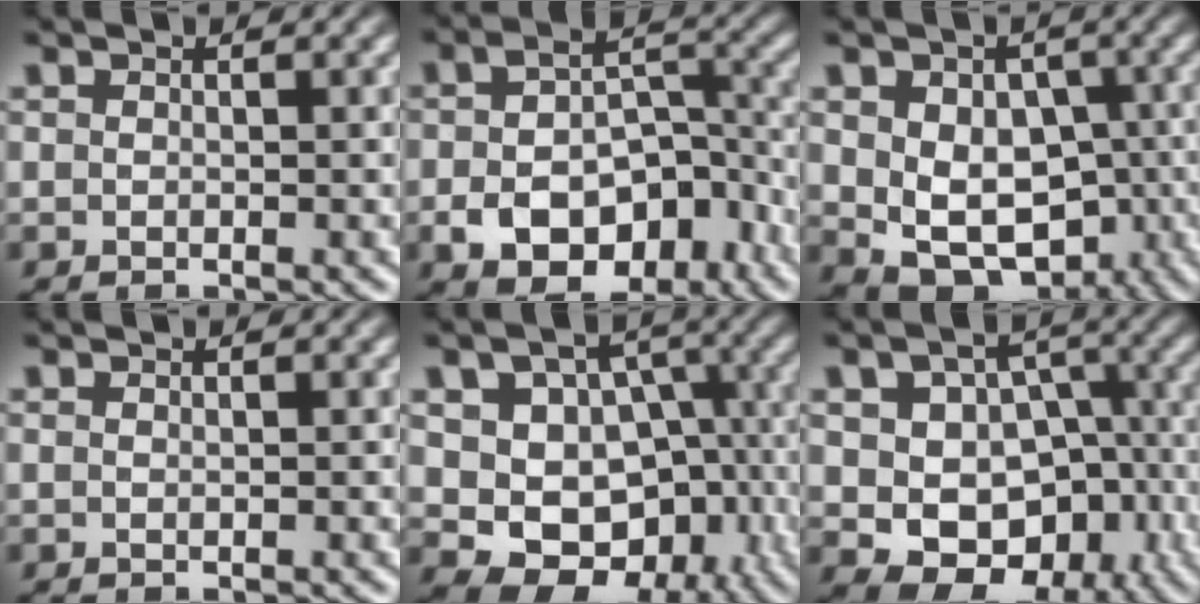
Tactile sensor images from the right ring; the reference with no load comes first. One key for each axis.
{"total": 9.6, "fx": -3.8, "fy": 6.6, "fz": 5.9, "tx": -0.080, "ty": -0.025, "tz": -0.052}
{"total": 9.8, "fx": -4.3, "fy": 7.2, "fz": 5.0, "tx": -0.087, "ty": -0.059, "tz": -0.045}
{"total": 0.0}
{"total": 14.3, "fx": -2.9, "fy": 12.0, "fz": 7.1, "tx": -0.155, "ty": -0.068, "tz": -0.033}
{"total": 12.6, "fx": -2.9, "fy": 10.5, "fz": 6.5, "tx": -0.136, "ty": -0.067, "tz": -0.028}